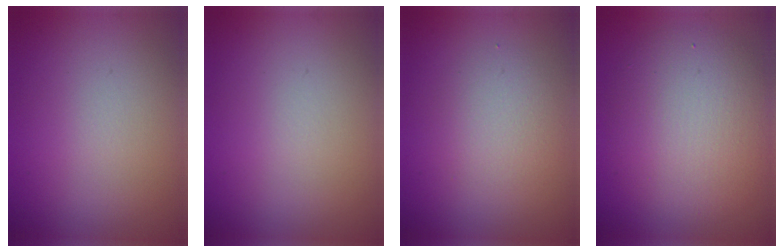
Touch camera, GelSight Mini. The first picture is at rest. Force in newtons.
{"total": 0.0}
{"total": 2.5, "press": 2.5, "slide": 0.2}
{"total": 6.9, "press": 6.9, "slide": 0.5}